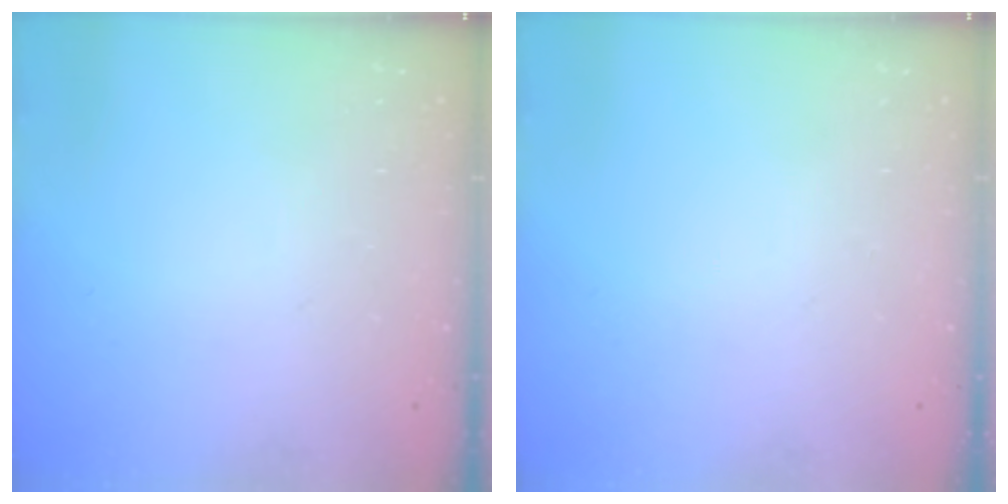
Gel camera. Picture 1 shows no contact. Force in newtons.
{"total": 0.0}